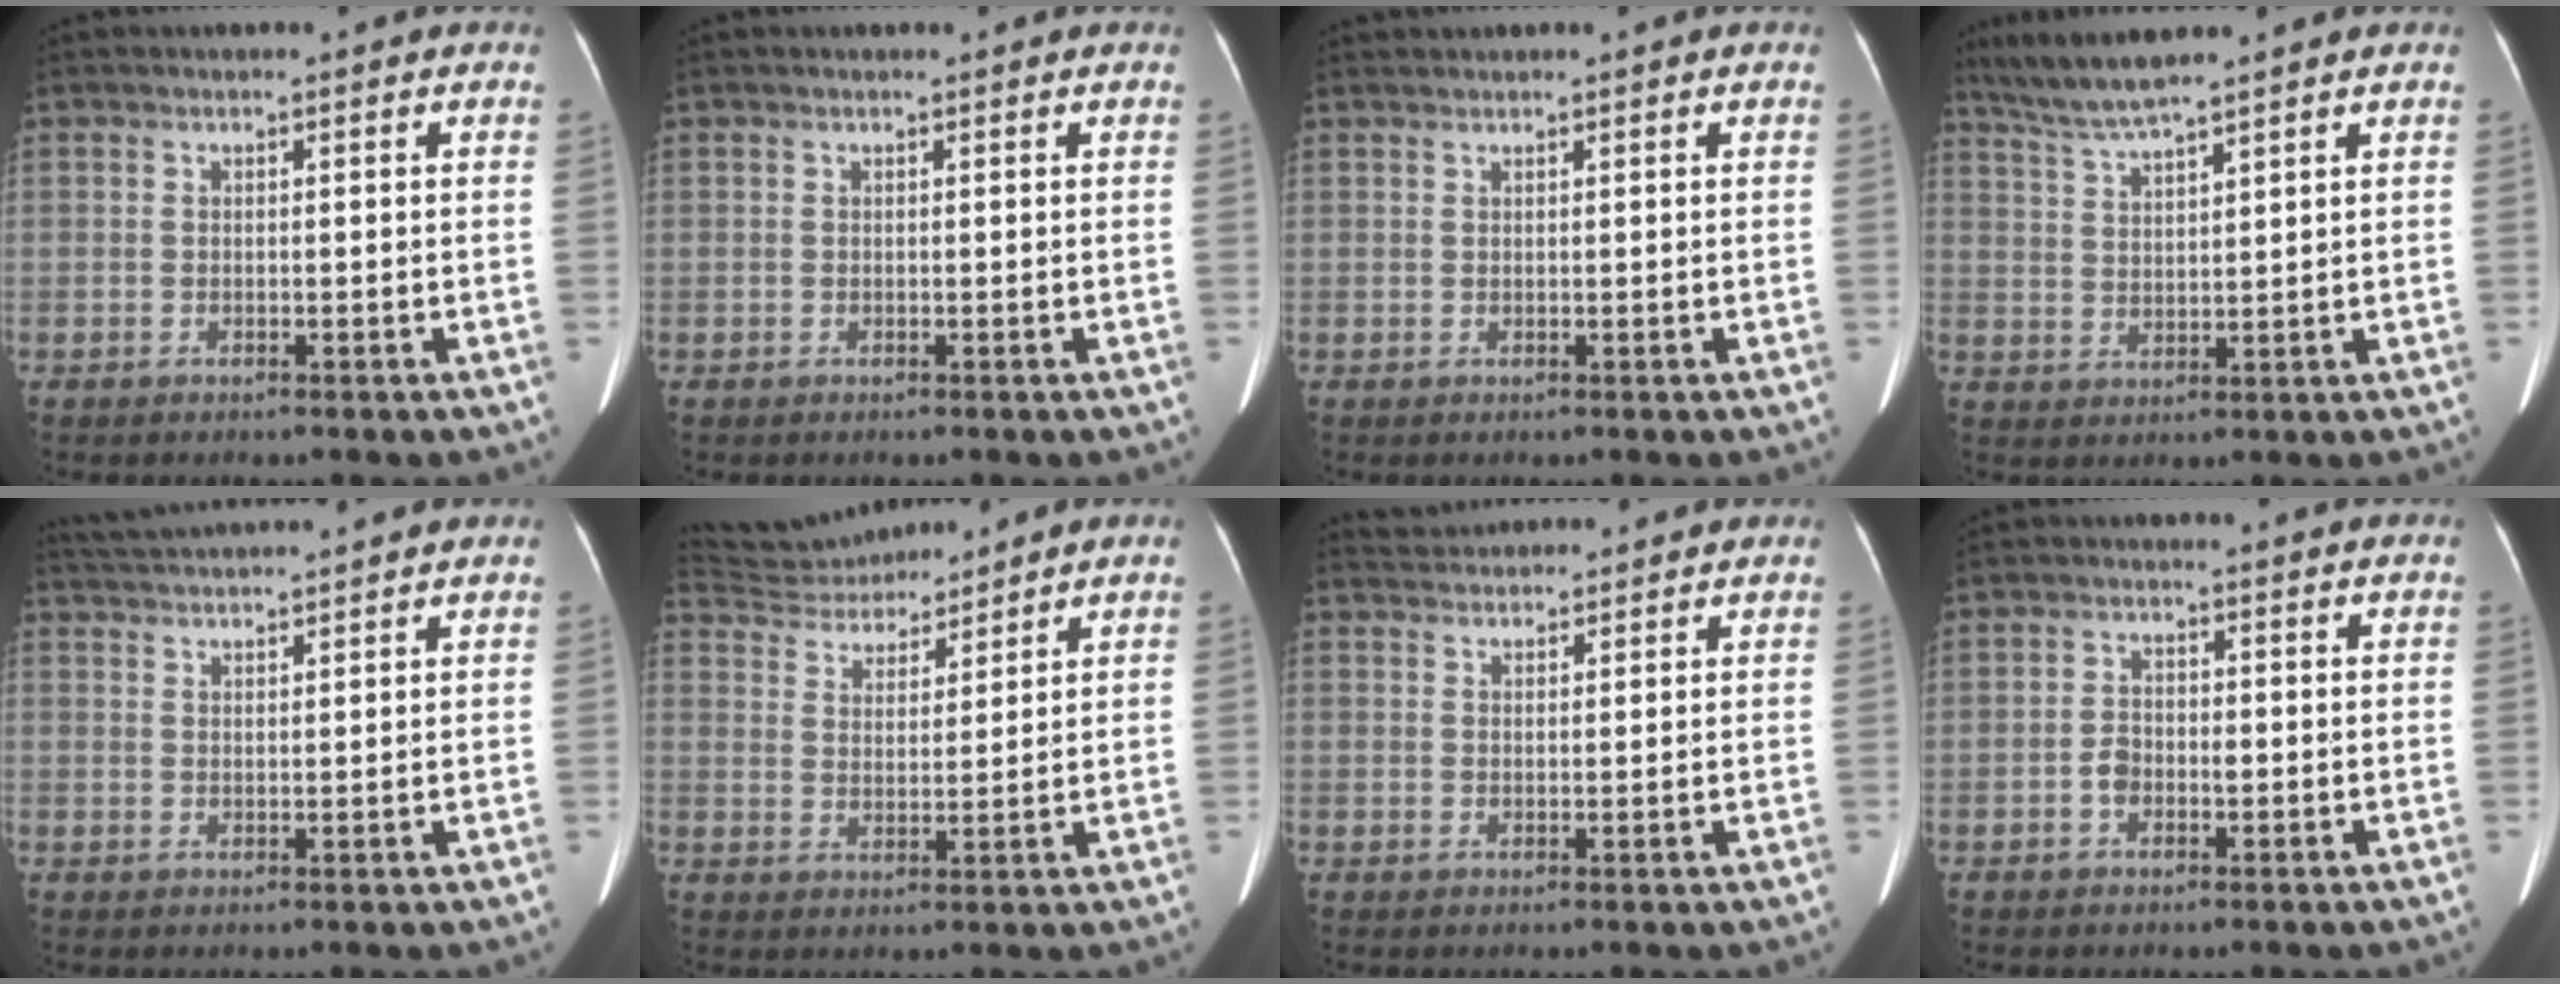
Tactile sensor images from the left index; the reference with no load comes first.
{"total": 0.0}
{"total": 0.5, "force": [0.5, -0.1, 0.0], "torque": [-0.005, 0.010, 0.017]}
{"total": 6.1, "force": [5.4, -0.6, 2.7], "torque": [-0.064, 0.007, 0.114]}
{"total": 9.2, "force": [8.8, -0.7, 2.8], "torque": [-0.057, 0.035, 0.138]}
{"total": 10.8, "force": [10.4, 1.8, 2.3], "torque": [-0.047, 0.024, 0.190]}
{"total": 5.7, "force": [5.5, 1.1, 0.7], "torque": [-0.011, 0.039, 0.084]}
{"total": 2.3, "force": [-0.6, 1.5, 1.7], "torque": [-0.034, 0.009, -0.013]}